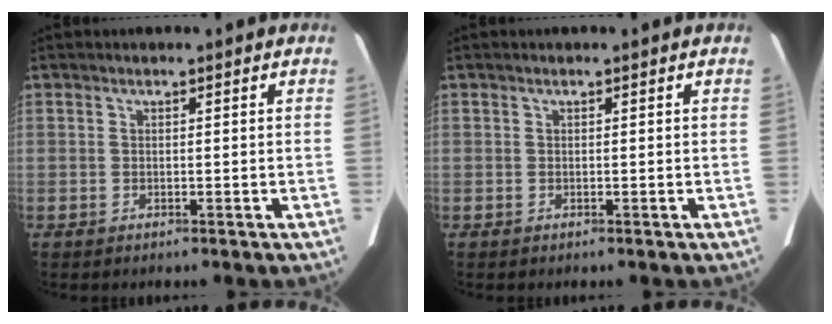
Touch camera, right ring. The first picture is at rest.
{"total": 0.0}